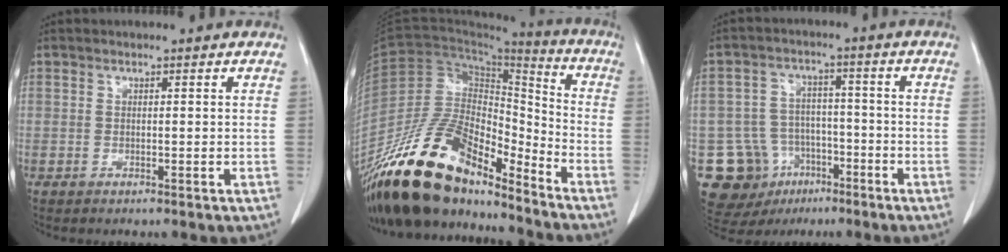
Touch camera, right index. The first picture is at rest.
{"total": 21.3, "force": [-16.9, 7.2, 10.7], "torque": [-0.205, 0.019, -0.309]}
{"total": 13.2, "force": [-6.4, 10.9, 3.7], "torque": [-0.077, 0.042, -0.091]}